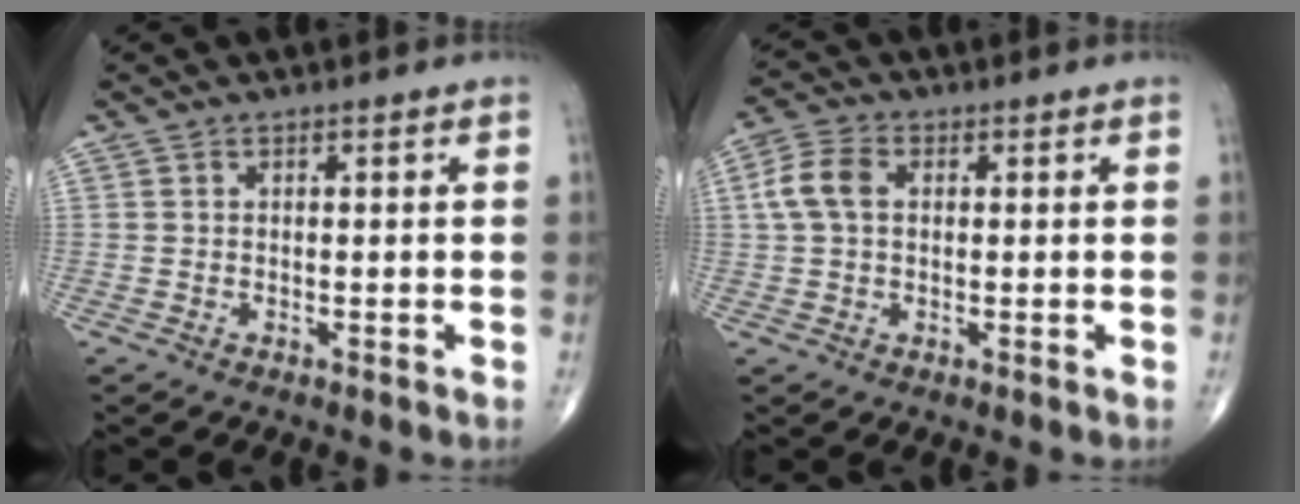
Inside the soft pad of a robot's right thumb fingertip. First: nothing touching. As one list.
[{"total": 6.1, "force": [1.0, 4.1, 4.5], "torque": [-0.101, 0.017, 0.015]}]